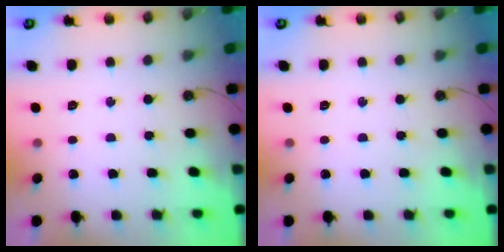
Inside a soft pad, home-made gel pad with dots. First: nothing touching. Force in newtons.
{"total": 0.0}